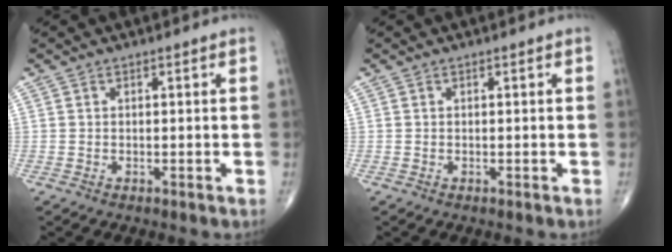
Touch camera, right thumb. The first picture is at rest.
{"total": 0.0}